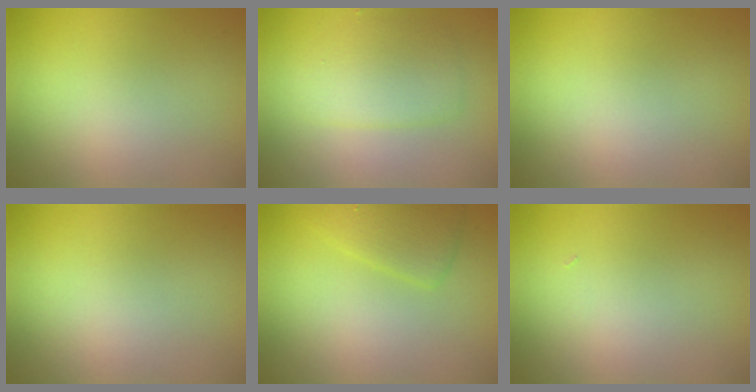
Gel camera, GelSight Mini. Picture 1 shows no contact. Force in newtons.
{"total": 2.3, "press": 2.3, "slide": 0.1}
{"total": 0.0}
{"total": 0.0}
{"total": 2.6, "press": 2.6, "slide": 0.2}
{"total": 0.0}